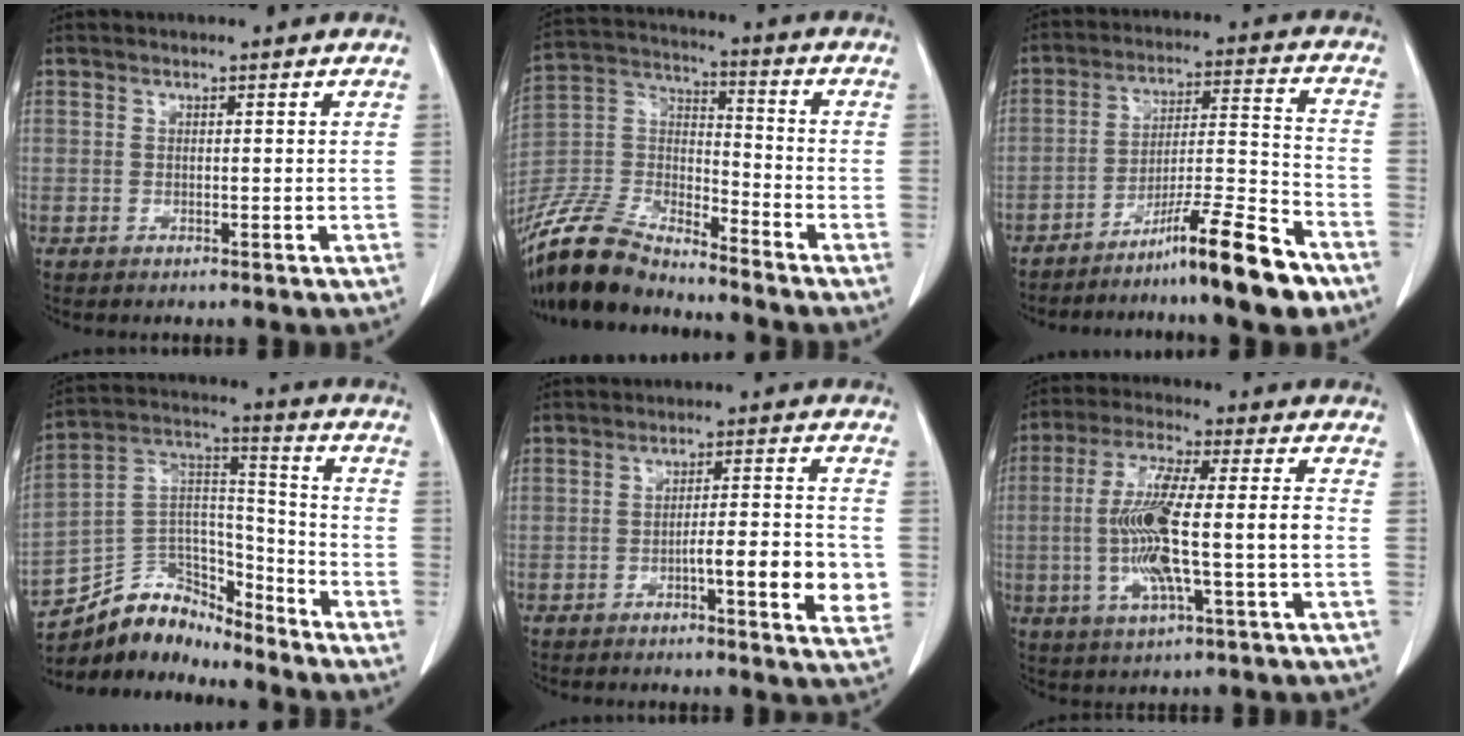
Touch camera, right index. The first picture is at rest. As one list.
[{"total": 14.9, "force": [-13.5, 3.5, 5.3], "torque": [-0.109, 0.008, -0.262]}, {"total": 12.7, "force": [-9.2, -0.4, 8.8], "torque": [-0.139, 0.001, -0.156]}, {"total": 14.0, "force": [-12.8, 5.1, 2.7], "torque": [-0.035, 0.059, -0.231]}, {"total": 9.3, "force": [-2.6, 1.0, 8.9], "torque": [-0.118, 0.003, -0.036]}, {"total": 13.3, "force": [-2.3, 1.4, 13.0], "torque": [-0.260, 0.008, -0.039]}]